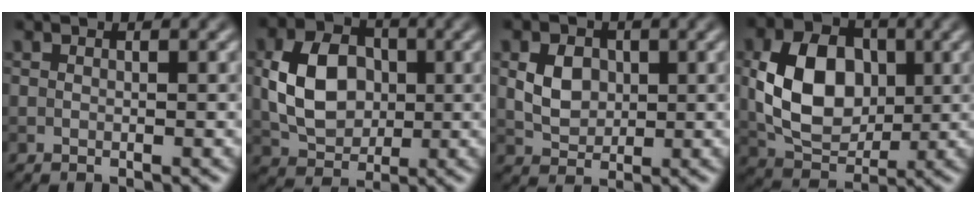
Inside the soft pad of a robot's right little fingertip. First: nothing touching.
{"total": 6.4, "force": [0.2, 4.8, 4.2], "torque": [-0.084, 0.003, 0.003]}
{"total": 3.1, "force": [0.5, 2.4, 1.8], "torque": [-0.039, -0.001, 0.007]}
{"total": 8.1, "force": [0.5, 5.8, 5.6], "torque": [-0.110, 0.001, 0.010]}